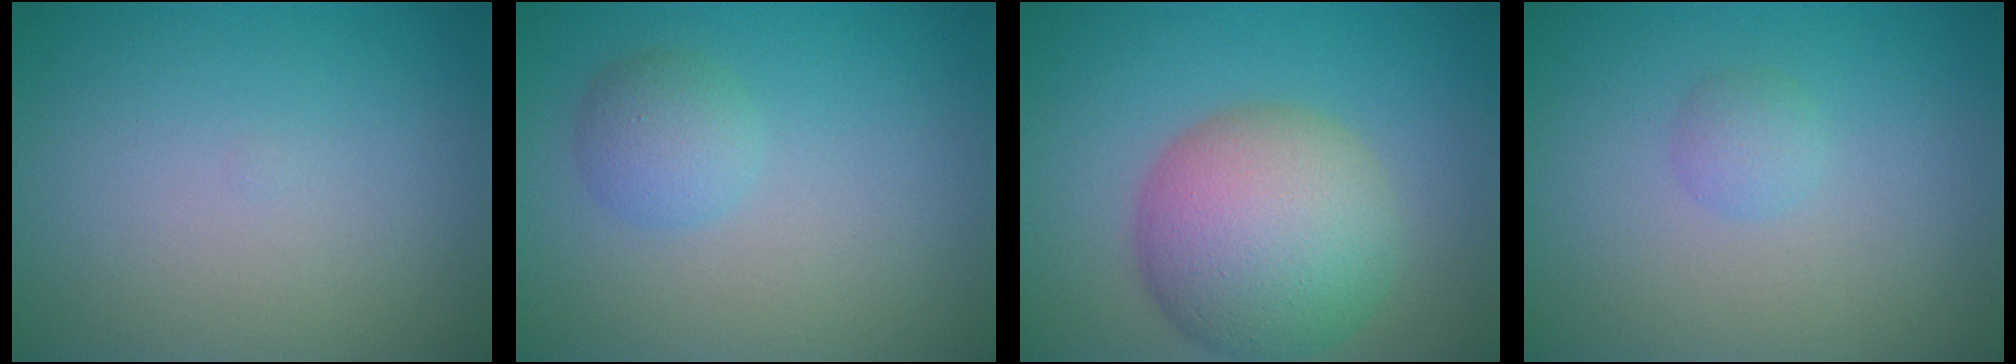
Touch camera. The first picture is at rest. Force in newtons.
{"total": 2.3, "press": 2.3, "slide": 0.1}
{"total": 9.4, "press": 9.4, "slide": 0.3}
{"total": 1.2, "press": 1.2, "slide": 0.1}